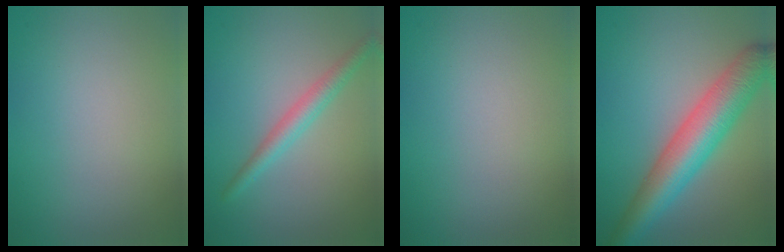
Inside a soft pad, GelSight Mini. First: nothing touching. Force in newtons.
{"total": 2.5, "press": 2.5, "slide": 0.0}
{"total": 0.0}
{"total": 7.6, "press": 7.6, "slide": 0.3}